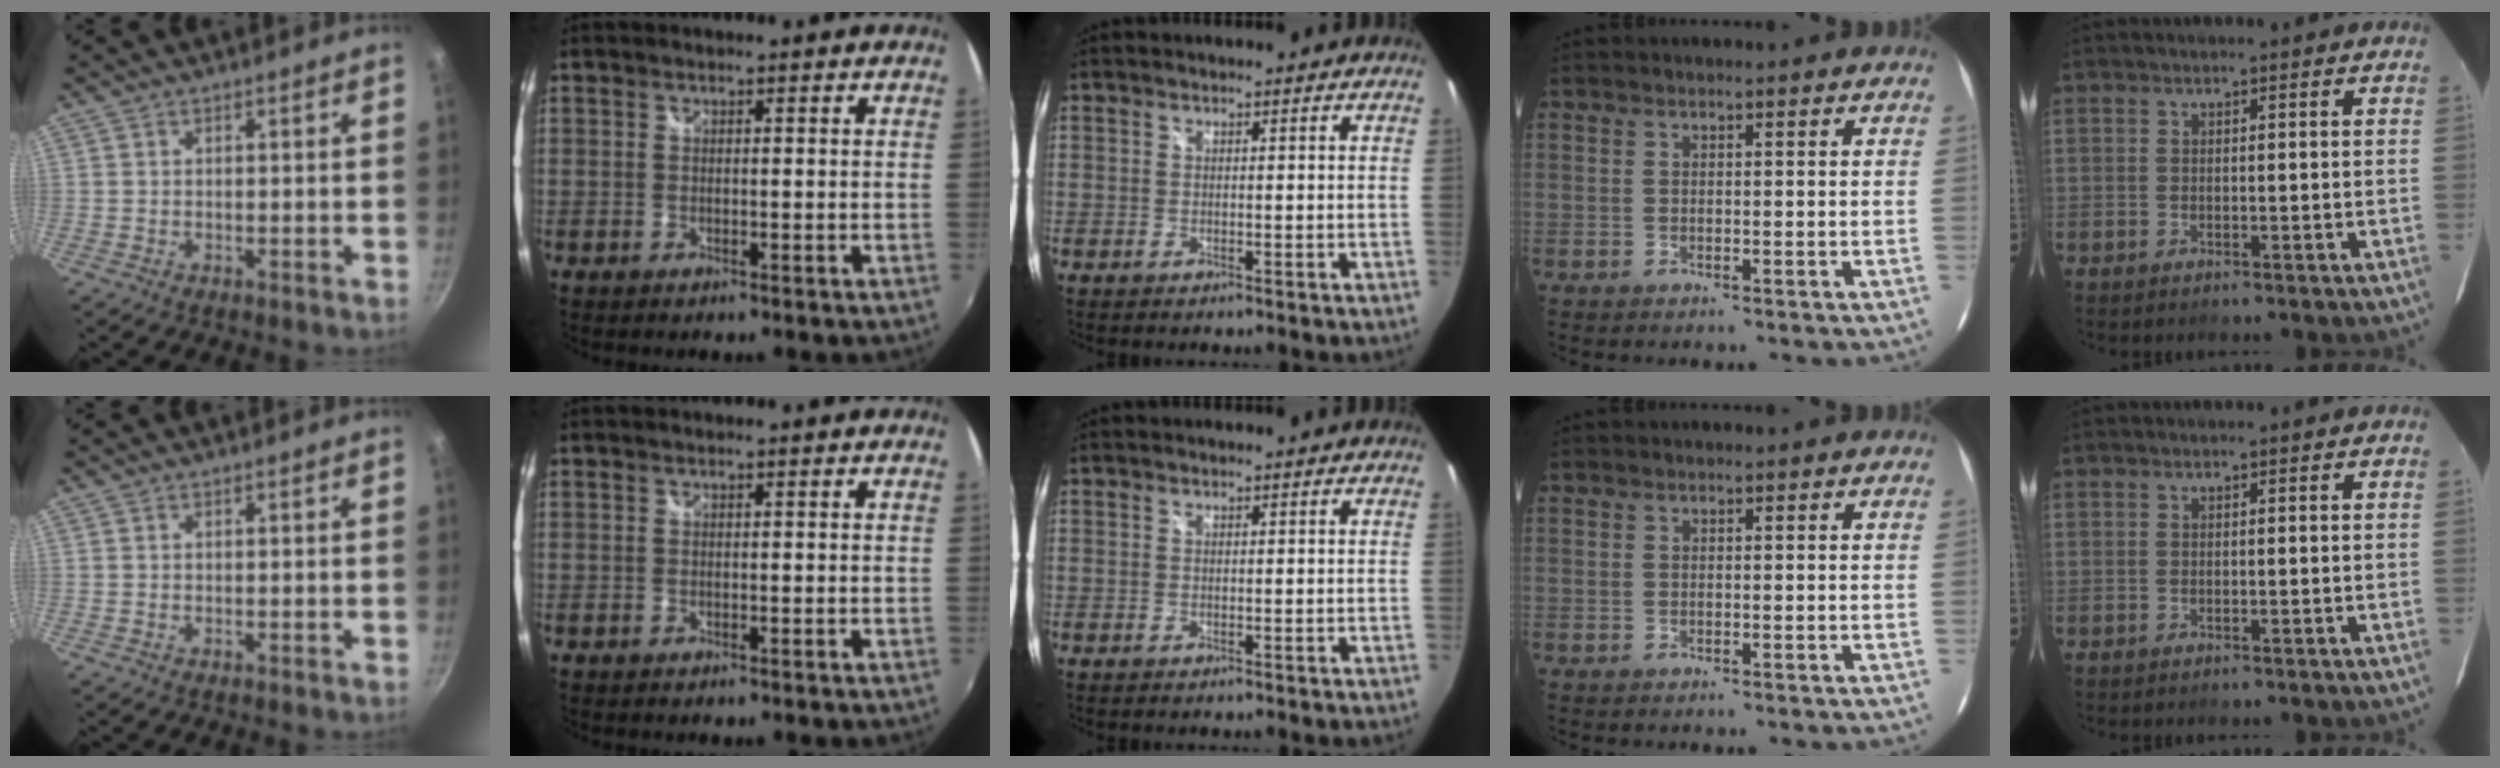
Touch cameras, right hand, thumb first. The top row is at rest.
{}